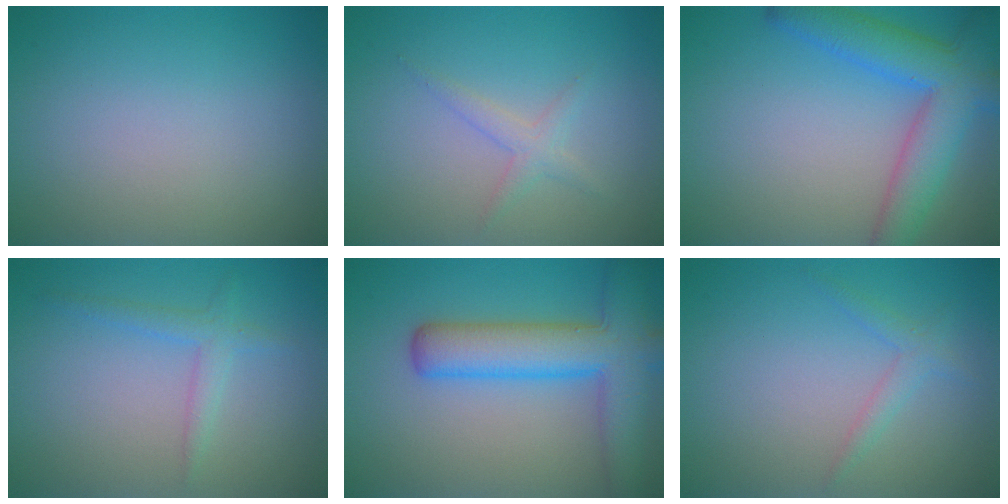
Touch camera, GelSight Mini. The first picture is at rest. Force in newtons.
{"total": 1.6, "press": 1.6, "slide": 0.1}
{"total": 6.9, "press": 6.9, "slide": 0.4}
{"total": 1.9, "press": 1.9, "slide": 0.1}
{"total": 7.7, "press": 7.7, "slide": 0.5}
{"total": 1.4, "press": 1.4, "slide": 0.1}